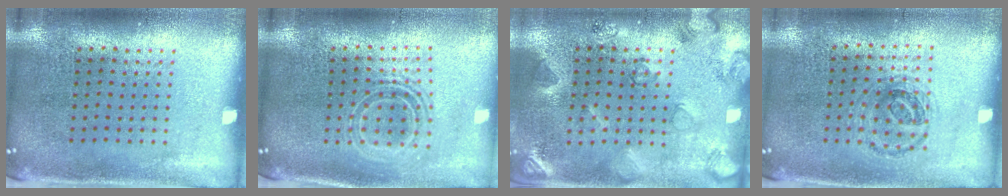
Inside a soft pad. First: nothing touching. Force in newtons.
{"total": 1.7, "press": 1.4, "slide": 1.1}
{"total": 2.2, "press": 2.1, "slide": 0.7}
{"total": 0.9, "press": 0.9, "slide": 0.2}